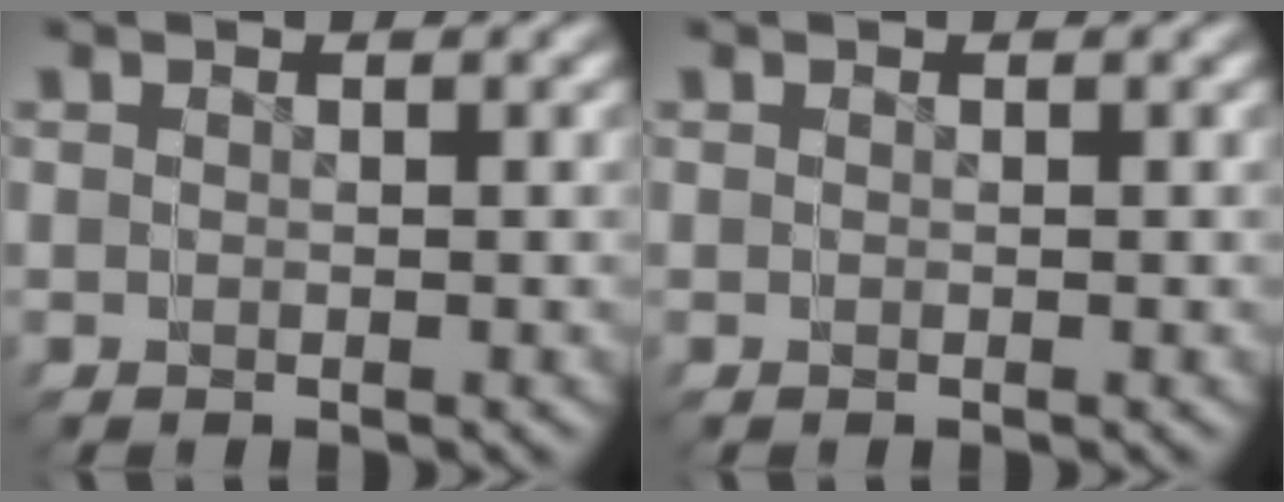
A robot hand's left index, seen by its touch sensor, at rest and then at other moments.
{"total": 0.0}